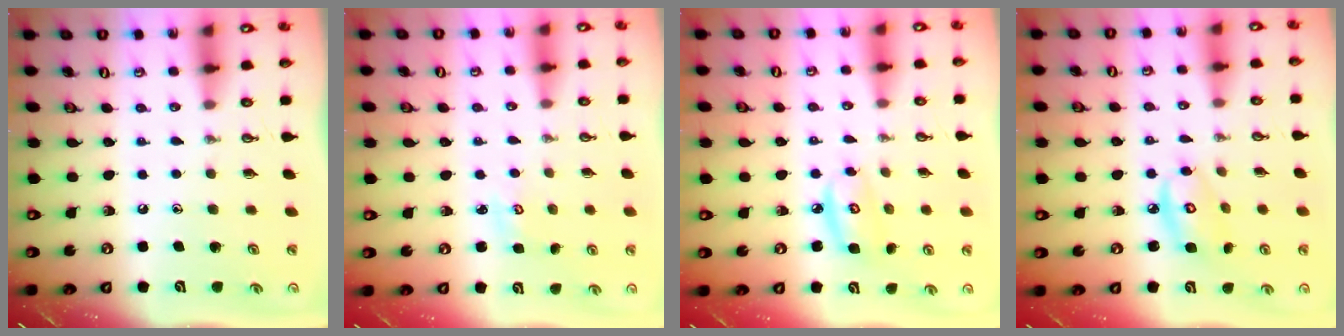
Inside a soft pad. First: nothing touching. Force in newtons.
{"total": 2.5, "press": 2.5, "slide": 0.2}
{"total": 5.6, "press": 5.6, "slide": 0.3}
{"total": 7.7, "press": 7.7, "slide": 0.2}